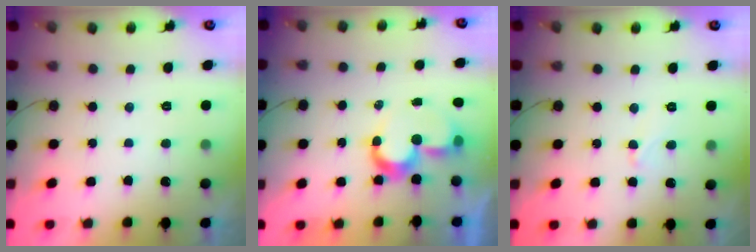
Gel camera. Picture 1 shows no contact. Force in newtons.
{"total": 8.5, "press": 8.5, "slide": 0.2}
{"total": 4.2, "press": 4.2, "slide": 0.5}